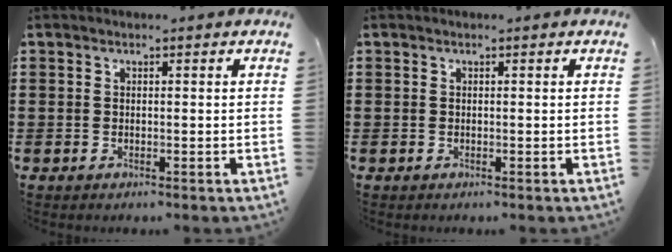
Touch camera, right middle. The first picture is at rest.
{"total": 0.0}